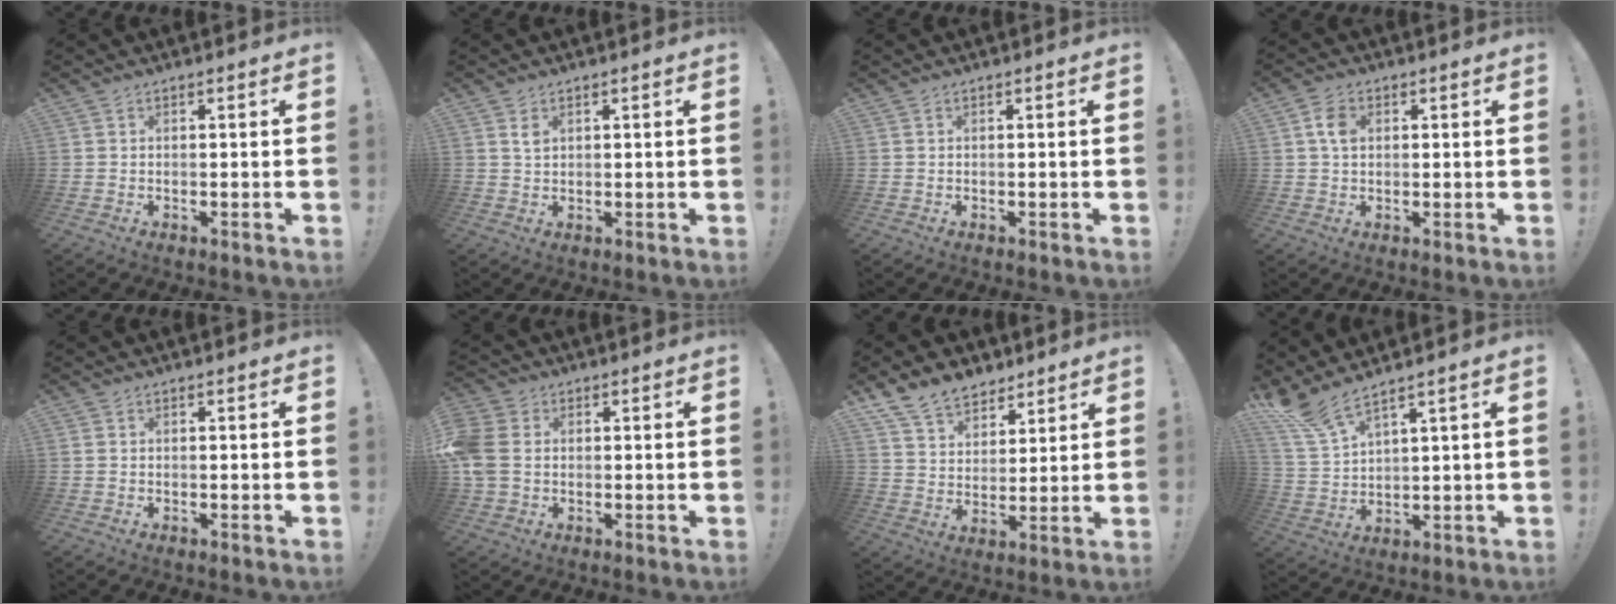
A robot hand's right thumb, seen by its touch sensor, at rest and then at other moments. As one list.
[{"total": 2.2, "force": [1.2, 1.4, 1.1], "torque": [-0.014, -0.003, 0.020]}, {"total": 0.0}, {"total": 5.1, "force": [1.2, 3.8, 3.2], "torque": [-0.042, 0.003, 0.021]}, {"total": 0.6, "force": [0.1, 0.5, 0.2], "torque": [-0.010, 0.005, 0.004]}, {"total": 9.5, "force": [0.4, 7.3, 6.1], "torque": [-0.137, 0.006, 0.014]}, {"total": 11.7, "force": [8.6, 7.1, 3.2], "torque": [-0.064, -0.057, 0.171]}, {"total": 8.1, "force": [6.7, 1.3, 4.4], "torque": [-0.100, -0.035, 0.127]}]